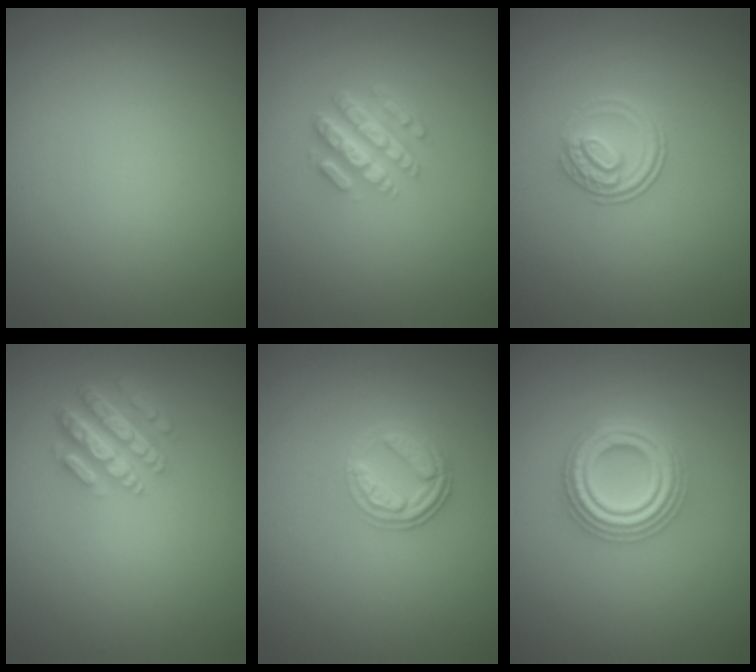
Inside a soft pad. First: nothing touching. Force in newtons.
{"total": 4.4, "press": 3.1, "slide": 3.1}
{"total": 2.3, "press": 1.7, "slide": 1.5}
{"total": 4.5, "press": 3.3, "slide": 3.0}
{"total": 2.7, "press": 2.6, "slide": 0.8}
{"total": 4.4, "press": 4.4, "slide": 0.7}